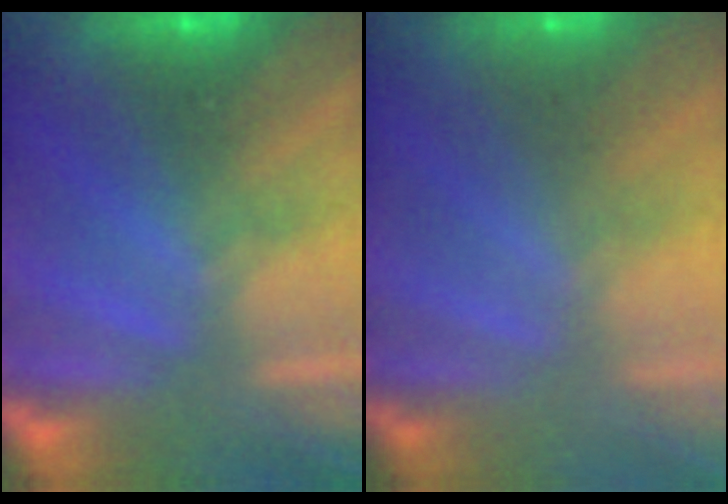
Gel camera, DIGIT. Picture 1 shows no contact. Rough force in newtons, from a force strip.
{"total": 9.6}